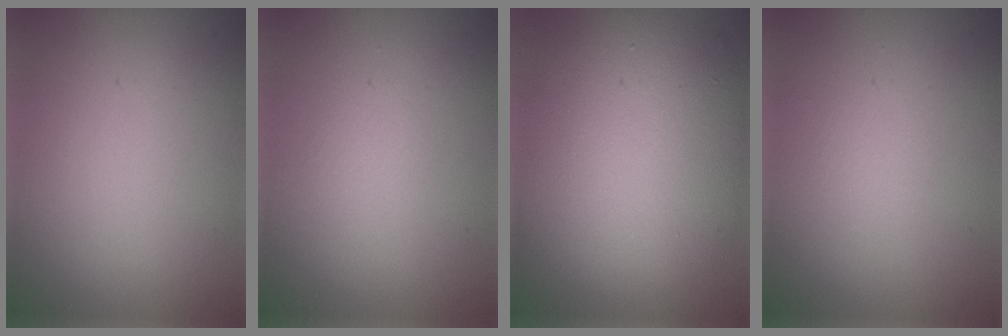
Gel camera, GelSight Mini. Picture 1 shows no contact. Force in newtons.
{"total": 0.7, "press": 0.7, "slide": 0.0}
{"total": 10.8, "press": 10.8, "slide": 1.0}
{"total": 0.0}